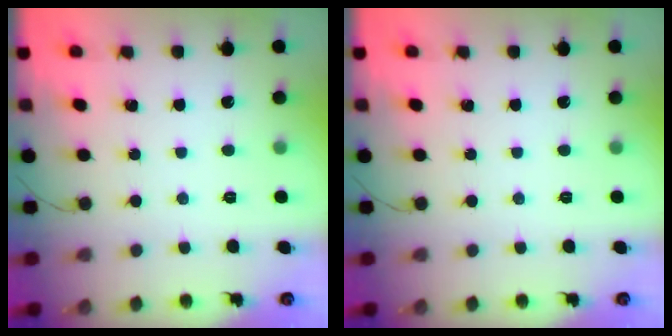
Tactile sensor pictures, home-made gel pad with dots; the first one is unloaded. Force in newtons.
{"total": 0.0}